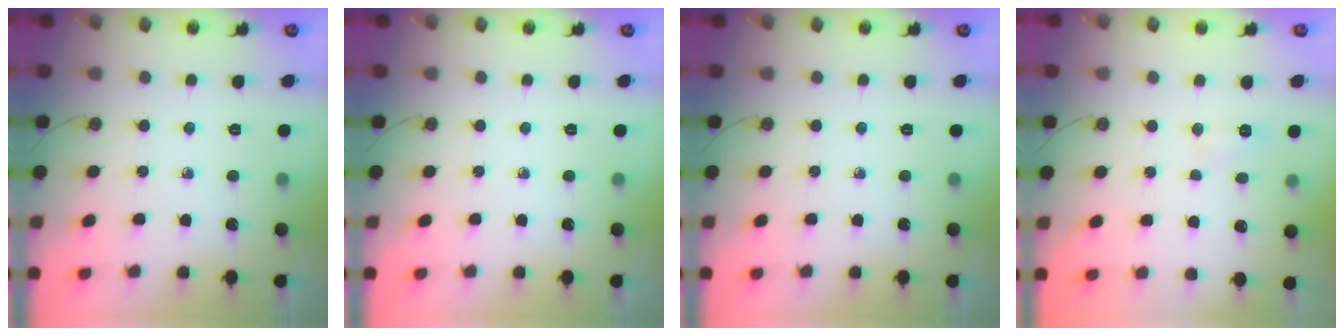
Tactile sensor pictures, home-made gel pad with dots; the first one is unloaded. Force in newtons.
{"total": 0.0}
{"total": 0.0}
{"total": 5.5, "press": 5.4, "slide": 0.8}